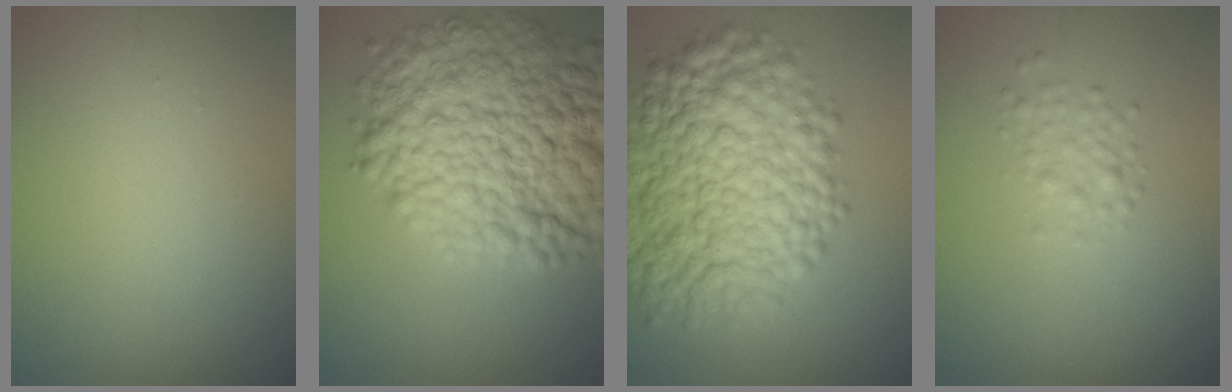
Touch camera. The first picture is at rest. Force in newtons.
{"total": 12.5, "press": 12.5, "slide": 0.3}
{"total": 11.6, "press": 11.6, "slide": 0.1}
{"total": 1.6, "press": 1.6, "slide": 0.1}